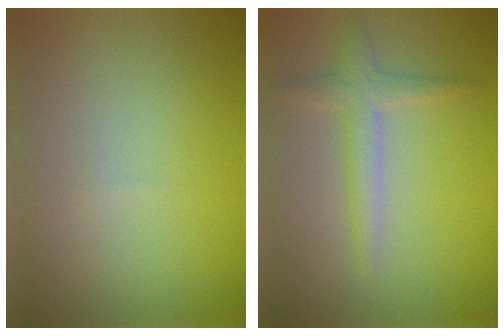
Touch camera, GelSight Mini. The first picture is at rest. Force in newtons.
{"total": 2.4, "press": 2.4, "slide": 0.1}